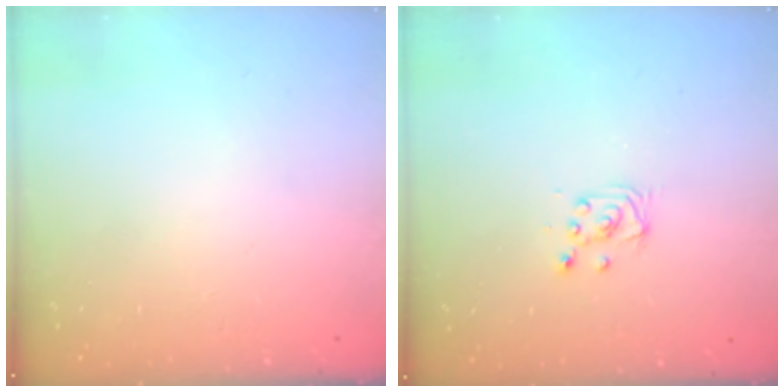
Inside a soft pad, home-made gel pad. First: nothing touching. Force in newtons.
{"total": 3.8, "press": 3.8, "slide": 0.3}